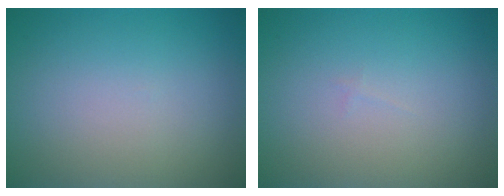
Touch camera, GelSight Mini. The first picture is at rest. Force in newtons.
{"total": 0.0}